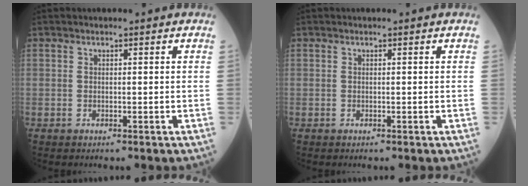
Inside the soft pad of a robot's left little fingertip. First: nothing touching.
{"total": 0.0}